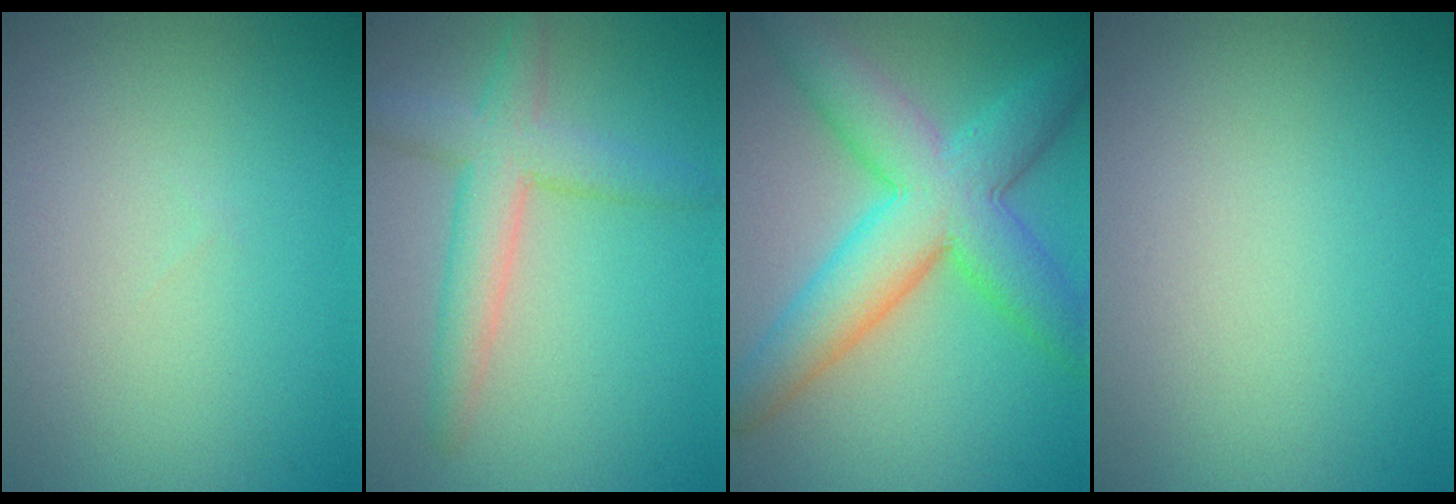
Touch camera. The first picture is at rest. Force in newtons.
{"total": 4.3, "press": 4.3, "slide": 0.2}
{"total": 8.7, "press": 8.7, "slide": 0.2}
{"total": 0.0}